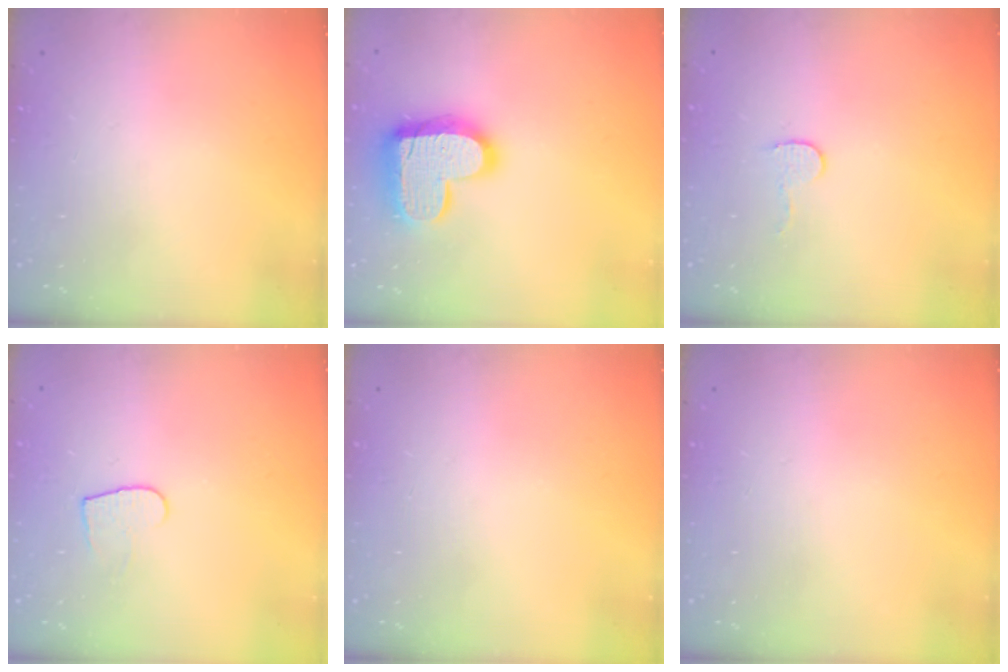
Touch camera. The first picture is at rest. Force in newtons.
{"total": 17.2, "press": 17.1, "slide": 1.1}
{"total": 5.5, "press": 5.5, "slide": 0.4}
{"total": 6.0, "press": 6.0, "slide": 0.5}
{"total": 0.0}
{"total": 0.0}